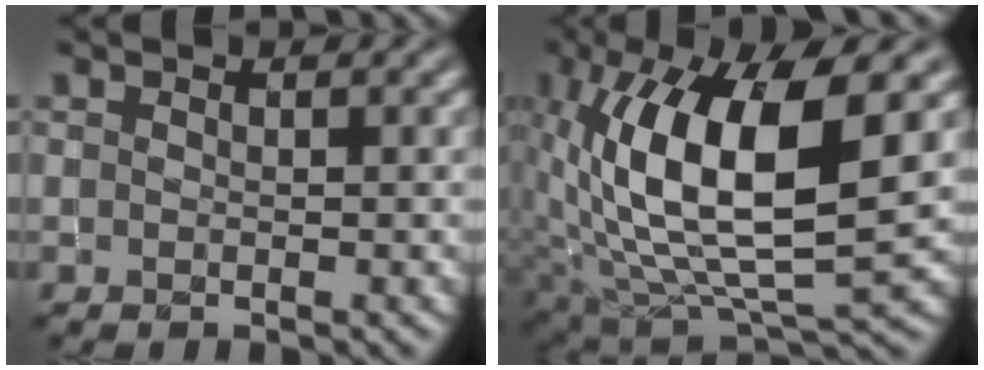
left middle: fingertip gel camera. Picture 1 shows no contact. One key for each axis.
{"total": 12.4, "fx": 2.1, "fy": 5.2, "fz": 11.0, "tx": -0.199, "ty": -0.005, "tz": 0.042}